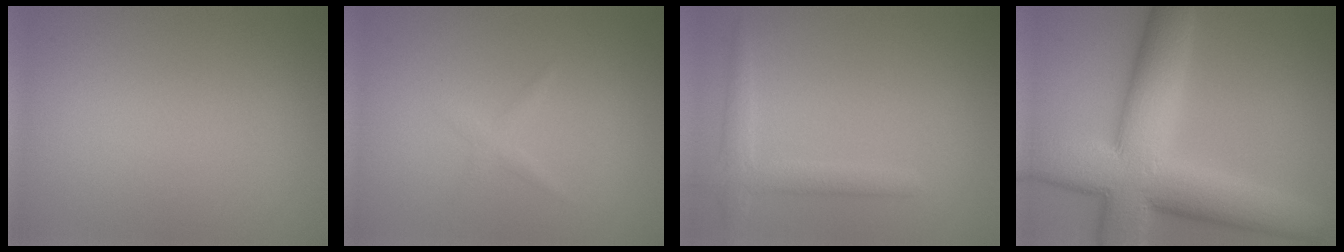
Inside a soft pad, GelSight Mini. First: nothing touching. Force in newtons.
{"total": 1.0, "press": 1.0, "slide": 0.1}
{"total": 2.3, "press": 2.3, "slide": 0.2}
{"total": 12.2, "press": 12.2, "slide": 0.7}